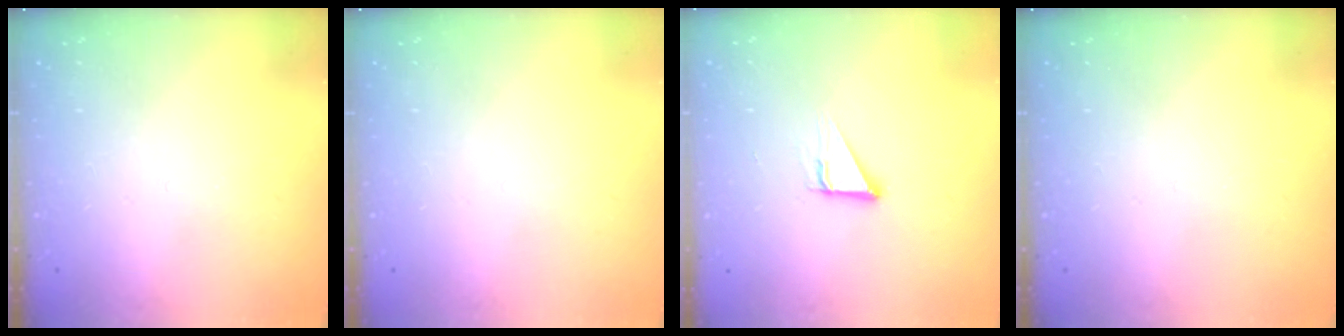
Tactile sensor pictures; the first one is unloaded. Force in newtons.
{"total": 0.0}
{"total": 3.4, "press": 3.4, "slide": 0.3}
{"total": 0.0}